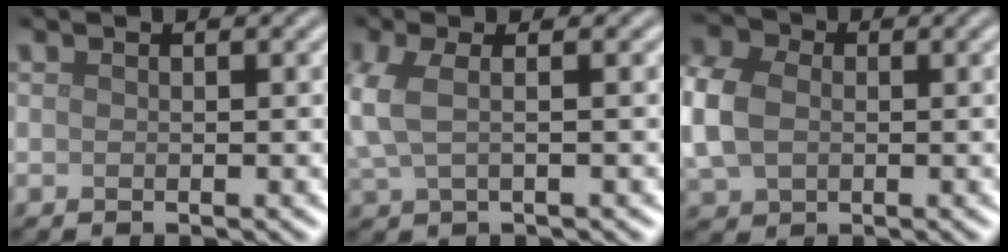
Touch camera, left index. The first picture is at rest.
{"total": 2.8, "force": [0.2, 1.0, 2.6], "torque": [-0.066, 0.007, 0.001]}
{"total": 6.8, "force": [0.1, 5.2, 4.3], "torque": [-0.136, 0.007, 0.004]}